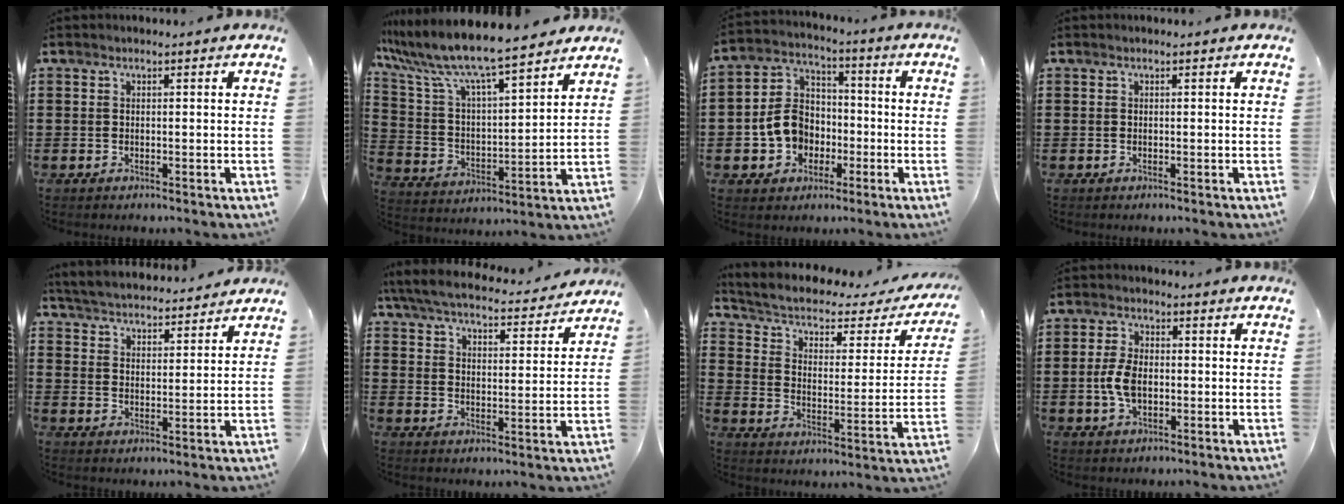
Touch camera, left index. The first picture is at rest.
{"total": 8.6, "force": [7.6, 0.2, 4.1], "torque": [-0.112, -0.053, 0.125]}
{"total": 8.3, "force": [-2.0, 7.0, 4.0], "torque": [-0.112, 0.019, -0.038]}
{"total": 0.0}
{"total": 4.3, "force": [4.3, 0.0, 0.2], "torque": [-0.025, -0.030, 0.073]}
{"total": 6.1, "force": [5.8, 0.3, 2.0], "torque": [-0.065, -0.036, 0.098]}
{"total": 3.4, "force": [1.5, 1.7, 2.5], "torque": [-0.059, -0.017, 0.016]}
{"total": 5.6, "force": [-0.6, 3.1, 4.6], "torque": [-0.113, -0.004, -0.017]}